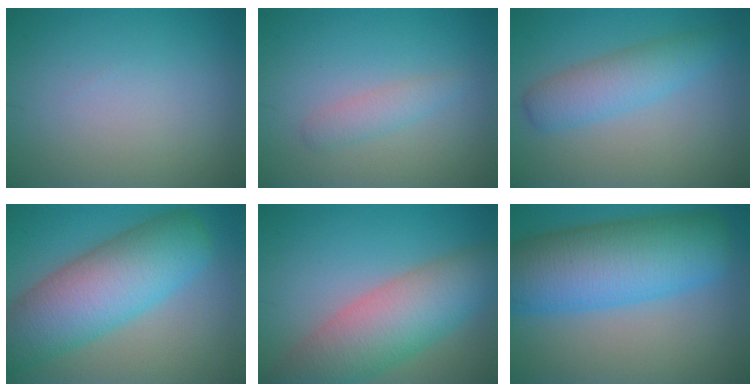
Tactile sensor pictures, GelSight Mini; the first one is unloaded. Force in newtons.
{"total": 1.1, "press": 1.1, "slide": 0.1}
{"total": 4.0, "press": 4.0, "slide": 0.1}
{"total": 10.2, "press": 10.2, "slide": 0.2}
{"total": 8.6, "press": 8.6, "slide": 0.3}
{"total": 11.9, "press": 11.8, "slide": 0.4}